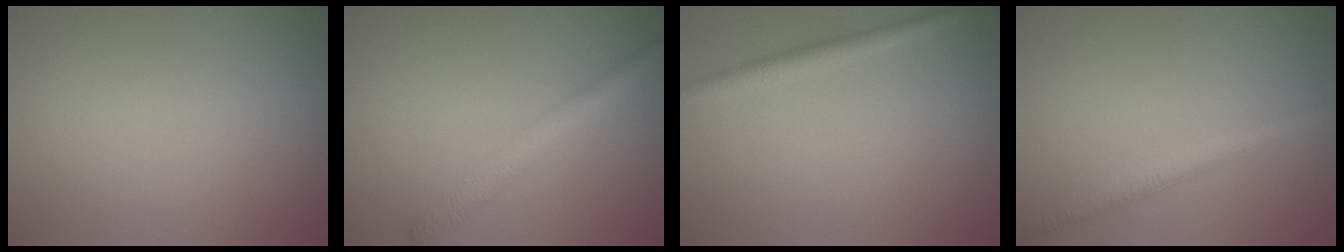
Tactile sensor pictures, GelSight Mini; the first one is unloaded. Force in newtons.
{"total": 2.8, "press": 2.8, "slide": 0.1}
{"total": 1.8, "press": 1.8, "slide": 0.2}
{"total": 3.0, "press": 3.0, "slide": 0.1}